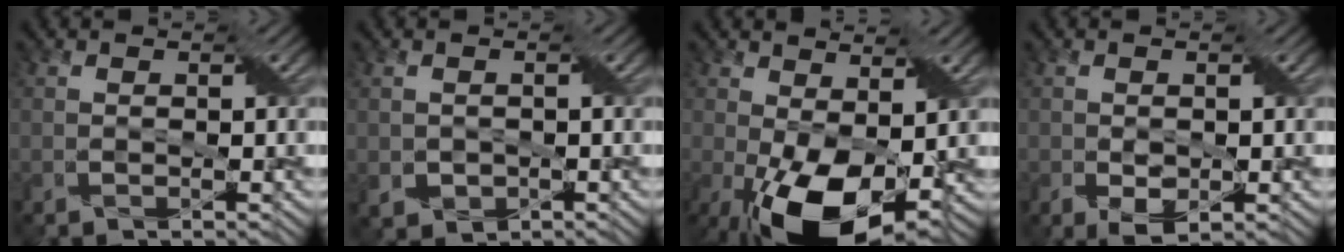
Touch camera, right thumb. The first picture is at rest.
{"total": 2.2, "force": [-0.6, 1.8, 1.1], "torque": [-0.033, -0.009, -0.006]}
{"total": 12.6, "force": [-3.0, 6.4, 10.4], "torque": [-0.201, -0.015, -0.043]}
{"total": 2.9, "force": [-0.6, 1.7, 2.3], "torque": [-0.046, -0.010, -0.002]}